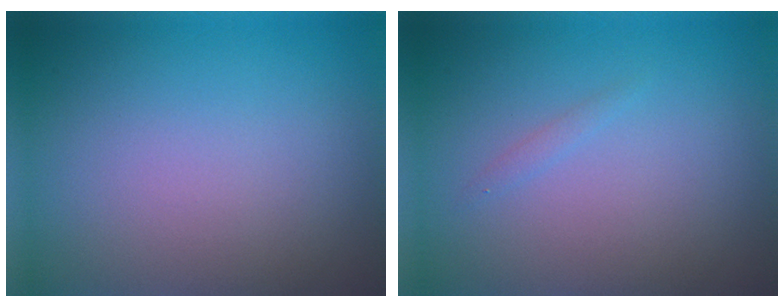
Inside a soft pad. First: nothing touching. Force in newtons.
{"total": 1.1, "press": 1.1, "slide": 0.2}